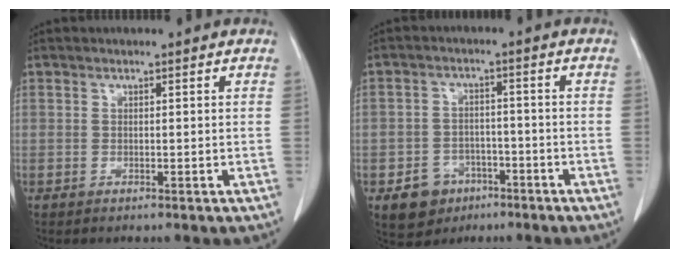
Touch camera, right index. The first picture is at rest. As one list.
[{"total": 6.3, "force": [-3.3, 5.1, 1.6], "torque": [-0.023, 0.010, -0.045]}]